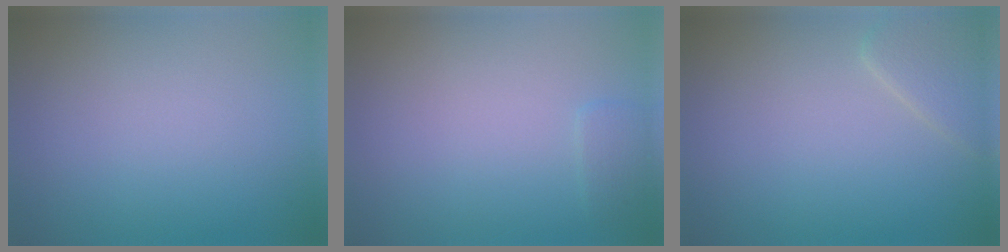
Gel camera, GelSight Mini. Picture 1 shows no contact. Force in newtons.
{"total": 0.9, "press": 0.9, "slide": 0.1}
{"total": 2.4, "press": 2.4, "slide": 0.1}